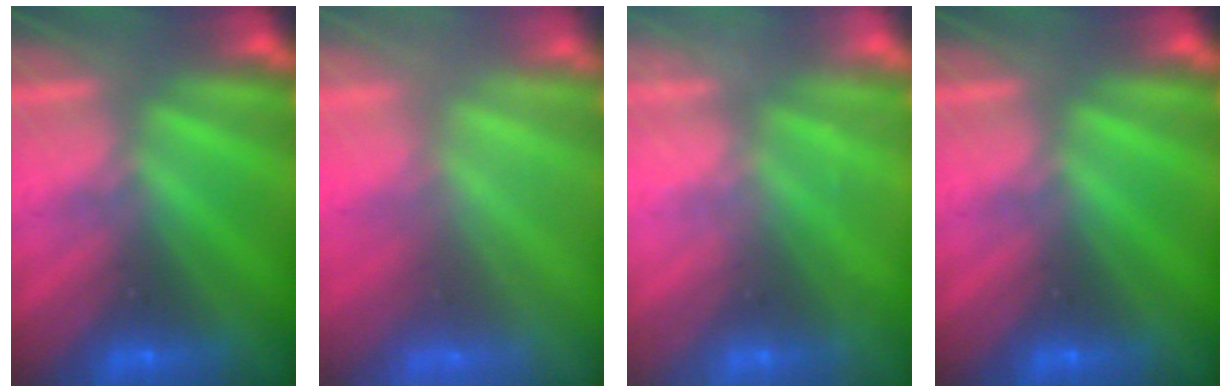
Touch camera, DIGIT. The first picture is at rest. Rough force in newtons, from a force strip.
{"total": 6.6}
{"total": 2.2}
{"total": 0.0}